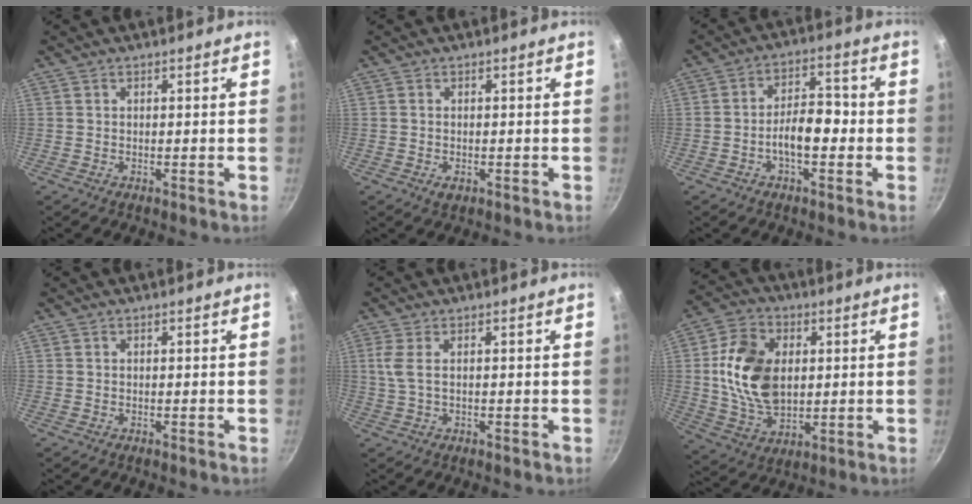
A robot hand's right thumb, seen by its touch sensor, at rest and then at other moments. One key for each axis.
{"total": 1.7, "fx": -0.6, "fy": 1.1, "fz": 1.1, "tx": -0.018, "ty": -0.001, "tz": -0.010}
{"total": 7.8, "fx": -2.0, "fy": 4.0, "fz": 6.4, "tx": -0.078, "ty": 0.038, "tz": -0.038}
{"total": 0.0}
{"total": 3.6, "fx": 0.1, "fy": 1.3, "fz": 3.4, "tx": -0.074, "ty": 0.002, "tz": 0.002}
{"total": 15.9, "fx": 1.8, "fy": 10.8, "fz": 11.6, "tx": -0.193, "ty": -0.004, "tz": 0.037}